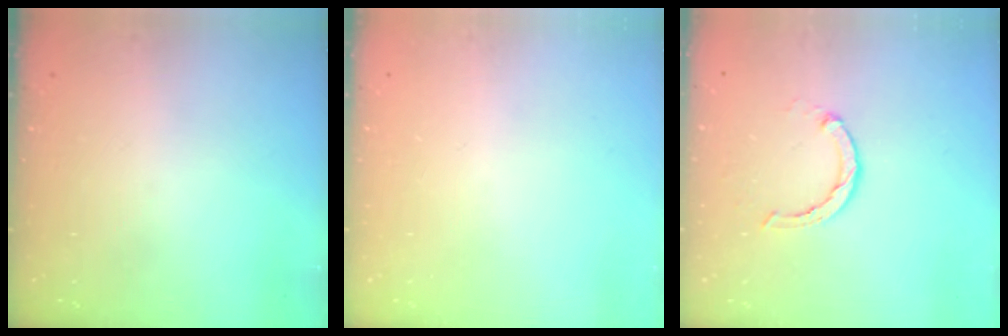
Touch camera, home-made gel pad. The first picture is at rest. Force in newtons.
{"total": 0.0}
{"total": 2.3, "press": 2.3, "slide": 0.2}